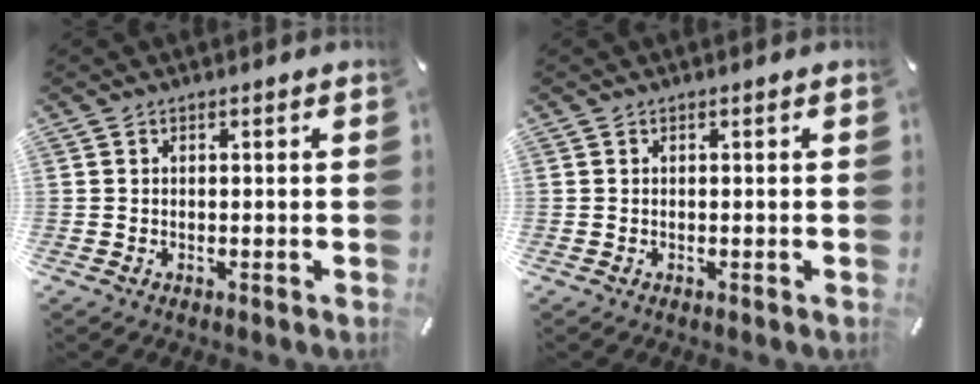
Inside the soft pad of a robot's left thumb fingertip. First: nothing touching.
{"total": 0.0}